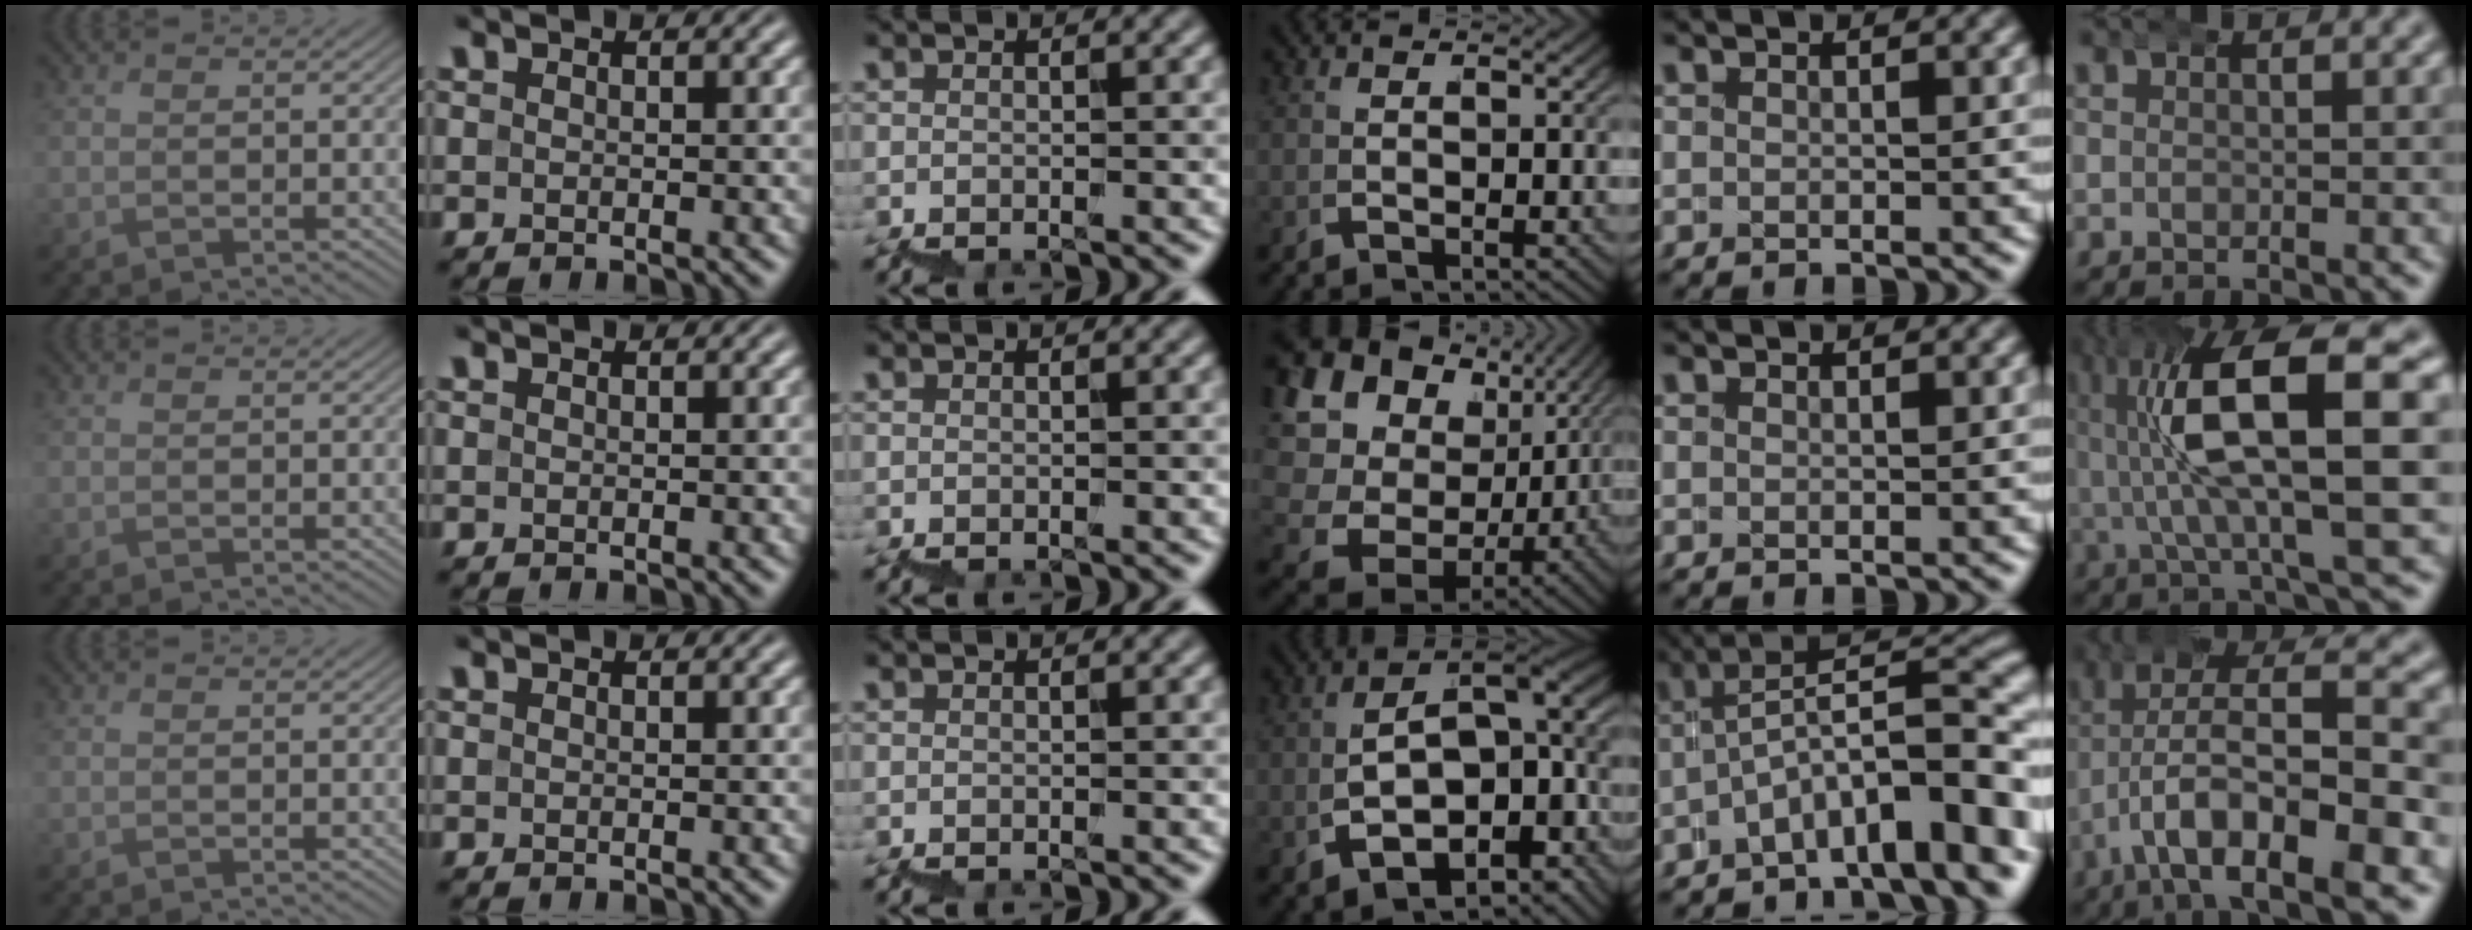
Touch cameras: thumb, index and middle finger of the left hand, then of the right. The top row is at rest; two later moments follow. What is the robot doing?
{"motion": "wrap", "object": "bubble wrap"}